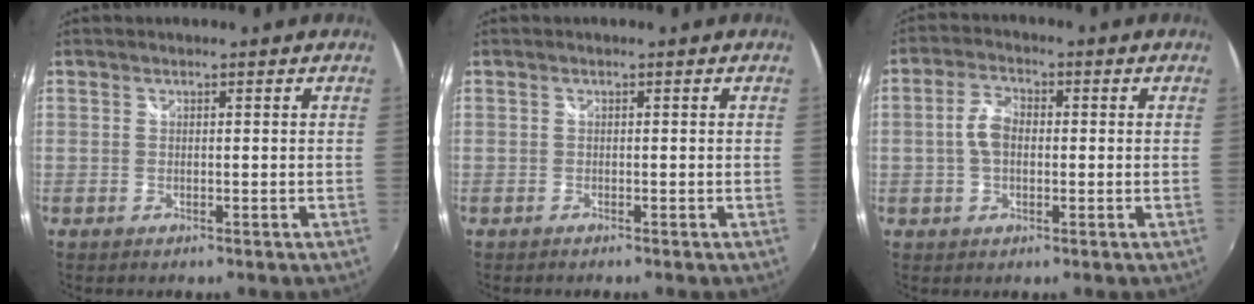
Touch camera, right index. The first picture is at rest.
{"total": 0.0}
{"total": 5.1, "force": [-0.2, 3.3, 3.9], "torque": [-0.080, 0.013, -0.003]}